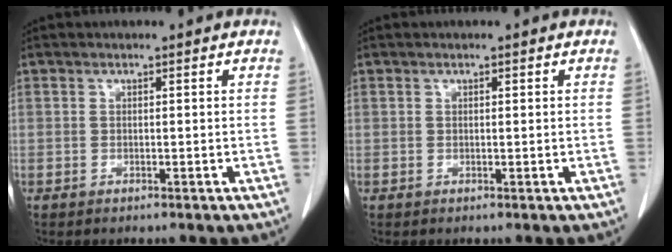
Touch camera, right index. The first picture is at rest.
{"total": 0.0}